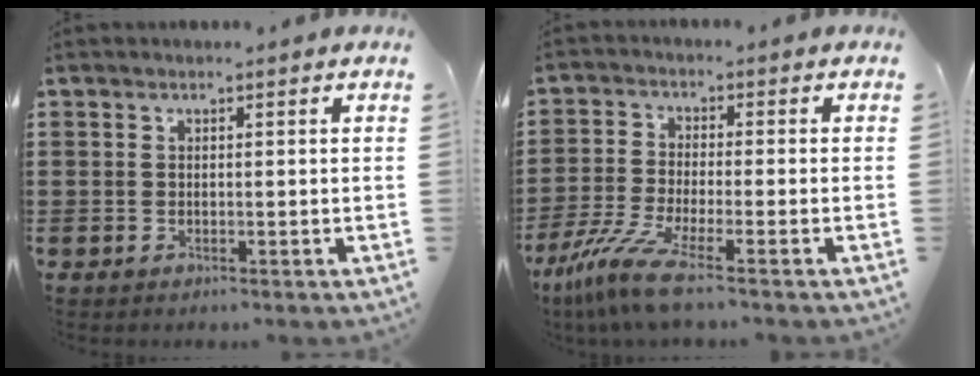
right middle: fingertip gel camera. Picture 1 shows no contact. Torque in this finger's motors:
{"motor_torque": [1.89, -0.25, 0.26, 0.12]}